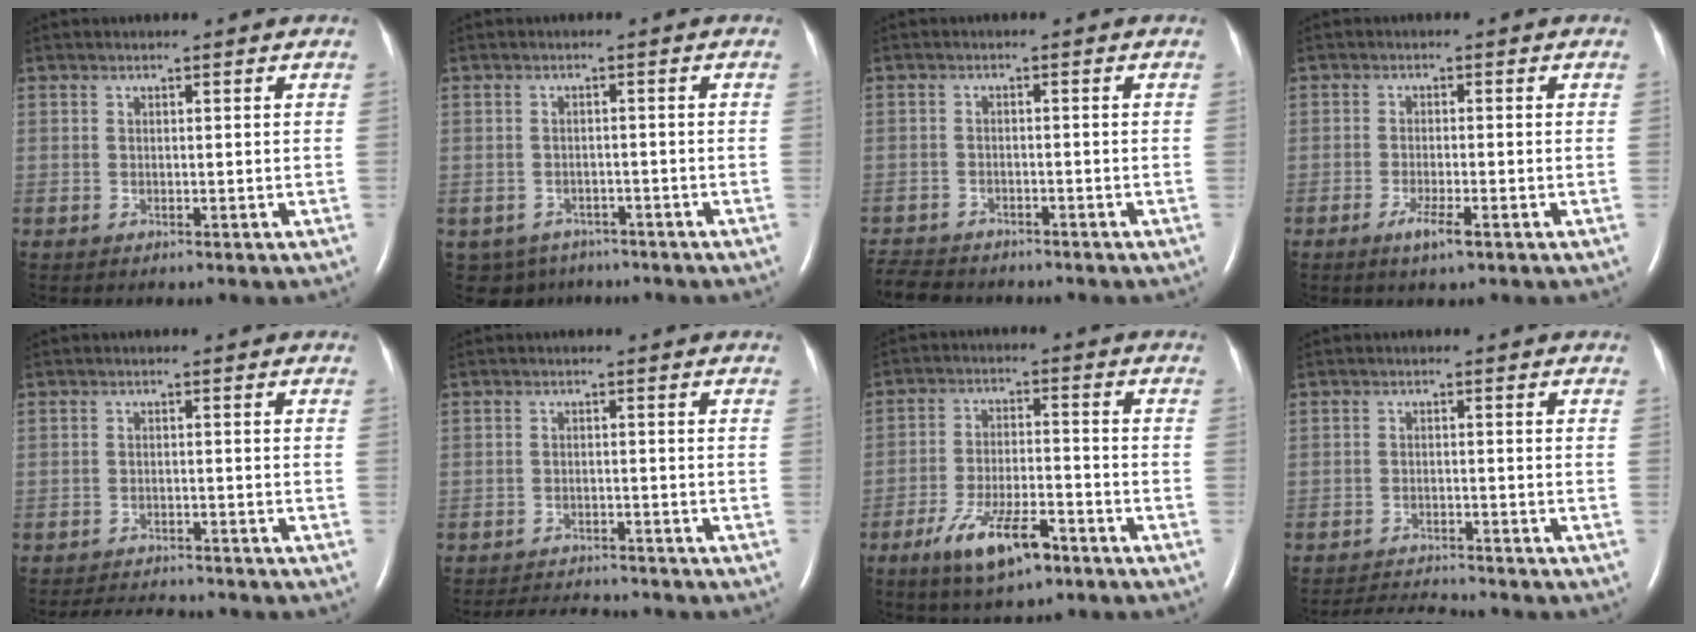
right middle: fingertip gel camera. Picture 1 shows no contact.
{"total": 5.6, "force": [-4.1, 3.8, 0.4], "torque": [-0.006, 0.006, -0.054]}
{"total": 7.1, "force": [-6.5, 2.1, 1.9], "torque": [-0.035, -0.009, -0.102]}
{"total": 3.0, "force": [-1.8, 0.2, 2.5], "torque": [-0.052, -0.007, -0.033]}
{"total": 6.7, "force": [-6.4, 1.0, 1.7], "torque": [-0.027, -0.009, -0.092]}
{"total": 6.7, "force": [-6.5, 1.1, 1.5], "torque": [-0.025, -0.006, -0.093]}
{"total": 9.8, "force": [-6.1, 2.8, 7.2], "torque": [-0.139, -0.008, -0.103]}
{"total": 5.3, "force": [-5.2, -0.2, 0.9], "torque": [-0.017, -0.015, -0.086]}